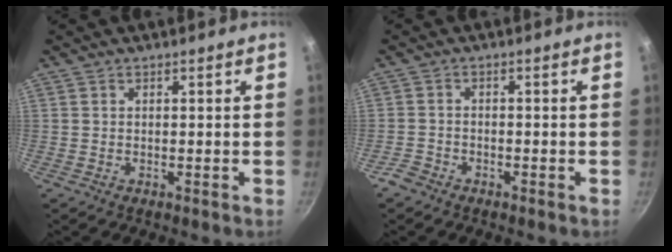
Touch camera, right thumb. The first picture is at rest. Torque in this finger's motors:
{"motor_torque": [0.39, -0.15, 0.03, -0.60, -0.02]}